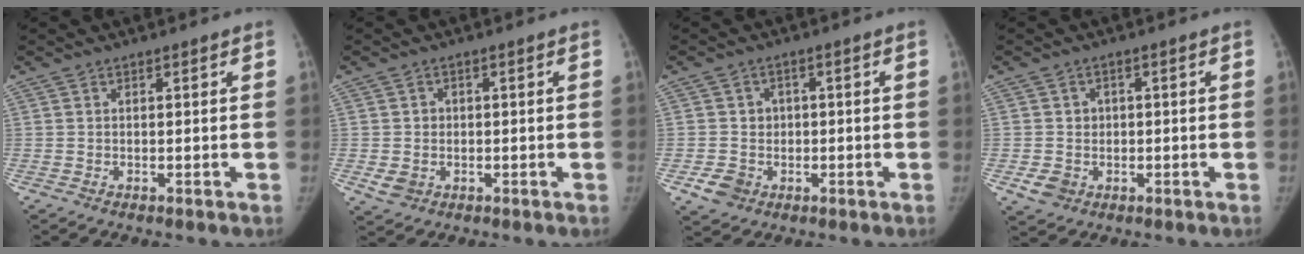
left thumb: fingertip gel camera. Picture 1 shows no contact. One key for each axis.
{"total": 4.0, "fx": -0.8, "fy": 3.6, "fz": 1.6, "tx": -0.013, "ty": 0.005, "tz": -0.005}
{"total": 5.5, "fx": -1.3, "fy": 5.1, "fz": 1.6, "tx": -0.001, "ty": 0.010, "tz": -0.018}
{"total": 4.8, "fx": -0.9, "fy": 4.4, "fz": 1.7, "tx": -0.007, "ty": 0.006, "tz": -0.008}